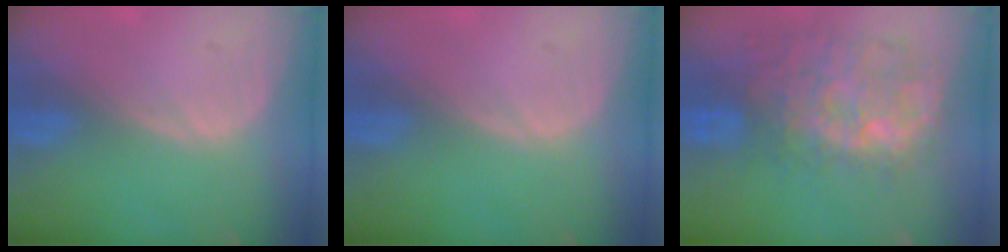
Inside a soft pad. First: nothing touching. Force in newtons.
{"total": 0.0}
{"total": 11.0, "press": 10.3, "slide": 3.9}